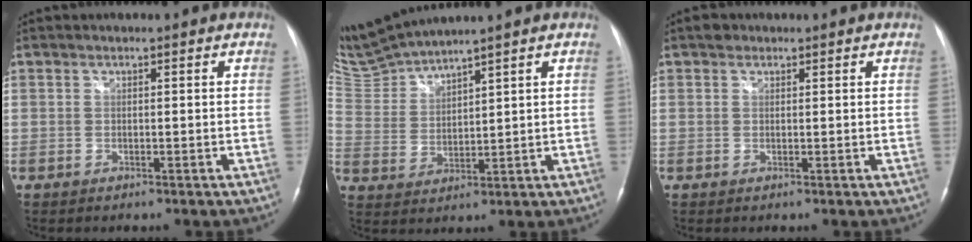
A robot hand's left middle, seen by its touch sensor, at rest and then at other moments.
{"total": 7.5, "force": [7.2, -1.6, 0.9], "torque": [-0.046, 0.001, 0.167]}
{"total": 1.2, "force": [0.8, 0.8, 0.2], "torque": [-0.004, 0.008, 0.010]}